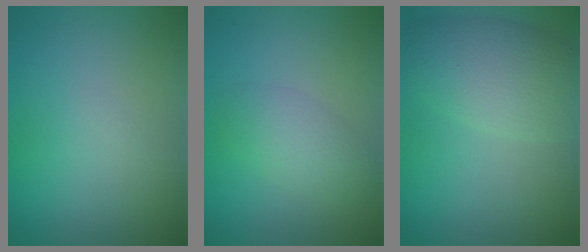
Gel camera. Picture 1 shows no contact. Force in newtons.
{"total": 2.7, "press": 2.7, "slide": 0.1}
{"total": 5.8, "press": 5.8, "slide": 0.3}